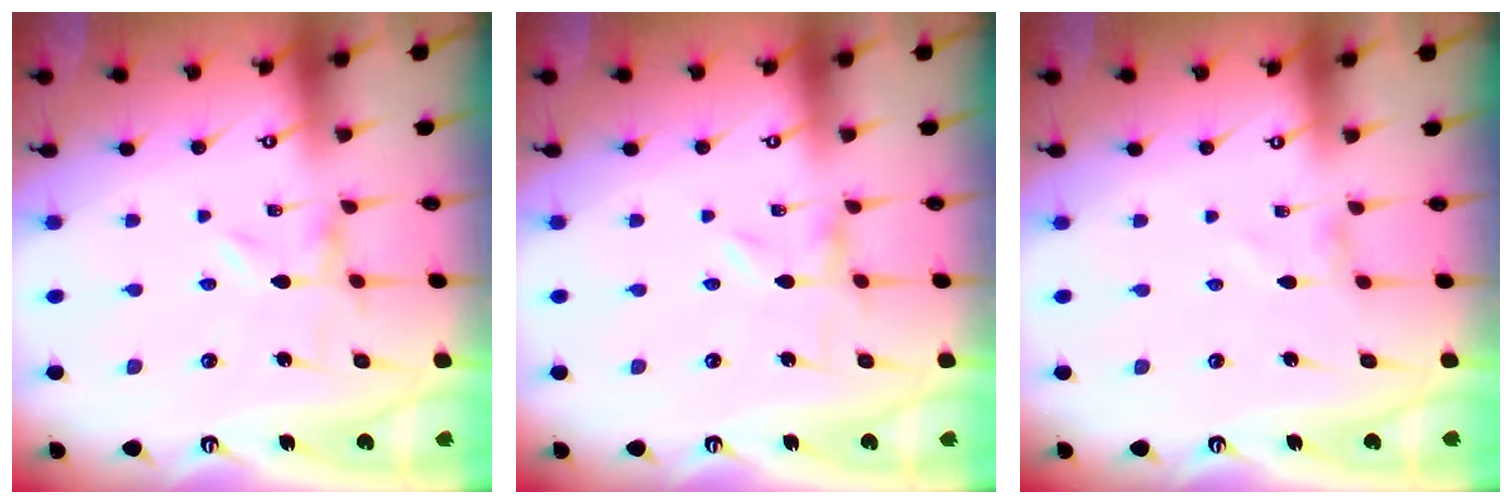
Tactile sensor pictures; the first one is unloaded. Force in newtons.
{"total": 0.0}
{"total": 0.0}